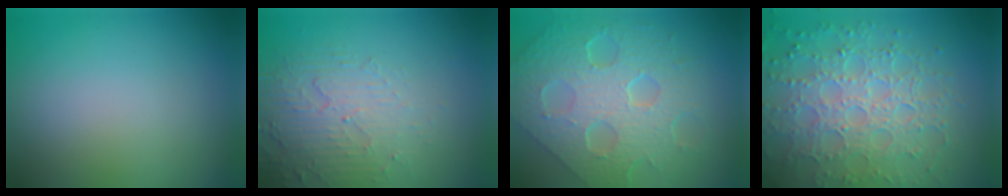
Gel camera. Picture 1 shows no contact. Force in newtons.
{"total": 5.0, "press": 3.4, "slide": 3.7}
{"total": 8.8, "press": 6.4, "slide": 6.1}
{"total": 8.1, "press": 5.9, "slide": 5.6}